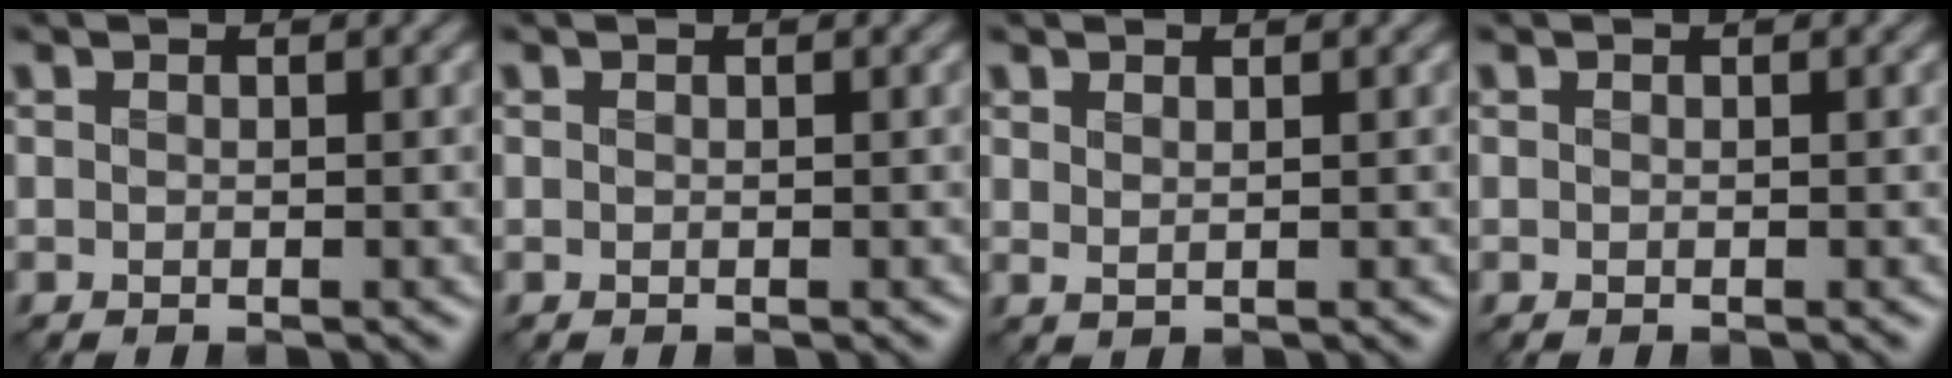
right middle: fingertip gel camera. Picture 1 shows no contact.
{"total": 0.0}
{"total": 0.7, "force": [0.7, 0.0, 0.1], "torque": [-0.003, -0.002, 0.011]}
{"total": 0.0}